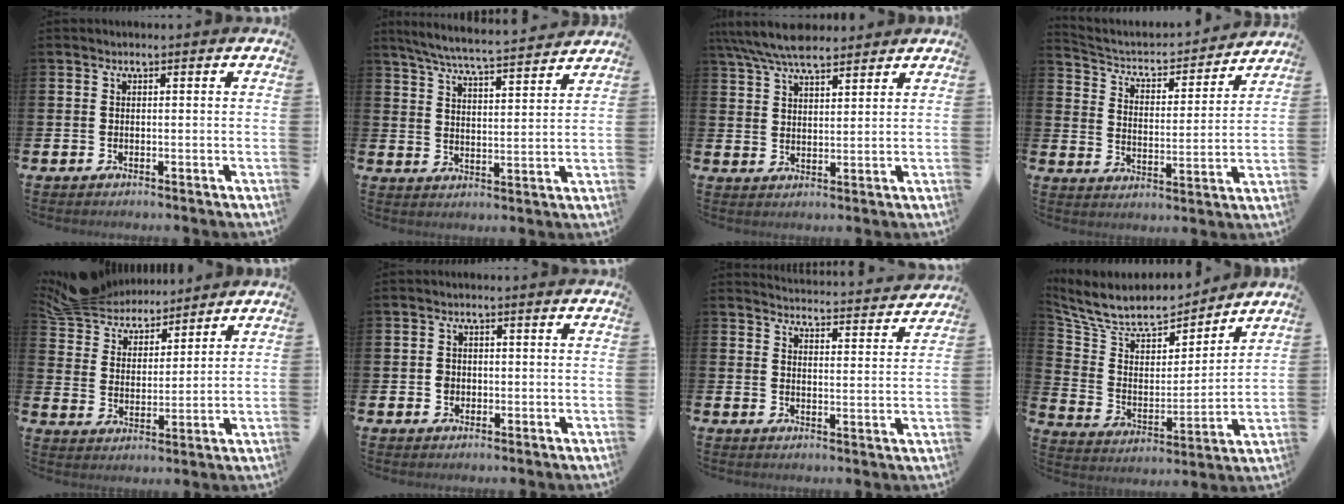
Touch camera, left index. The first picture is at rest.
{"total": 6.6, "force": [6.3, 0.1, 2.1], "torque": [-0.063, -0.044, 0.109]}
{"total": 6.7, "force": [6.1, 1.7, 2.1], "torque": [-0.055, -0.021, 0.112]}
{"total": 4.7, "force": [4.2, 1.7, 1.1], "torque": [-0.050, -0.040, 0.063]}
{"total": 7.1, "force": [6.8, 2.1, 0.5], "torque": [-0.050, -0.040, 0.123]}
{"total": 1.7, "force": [-0.1, 1.6, 0.6], "torque": [-0.002, 0.005, -0.007]}
{"total": 4.3, "force": [4.2, 0.2, 0.3], "torque": [-0.007, -0.042, 0.069]}
{"total": 9.2, "force": [8.1, 3.5, 2.4], "torque": [-0.088, -0.062, 0.139]}